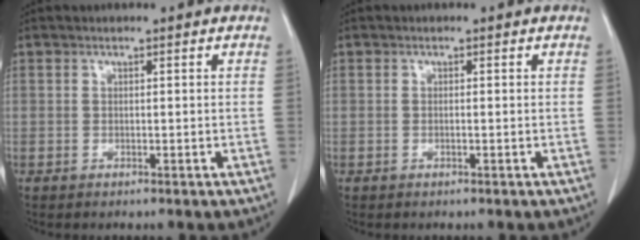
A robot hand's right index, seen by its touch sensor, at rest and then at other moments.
{"total": 0.0}